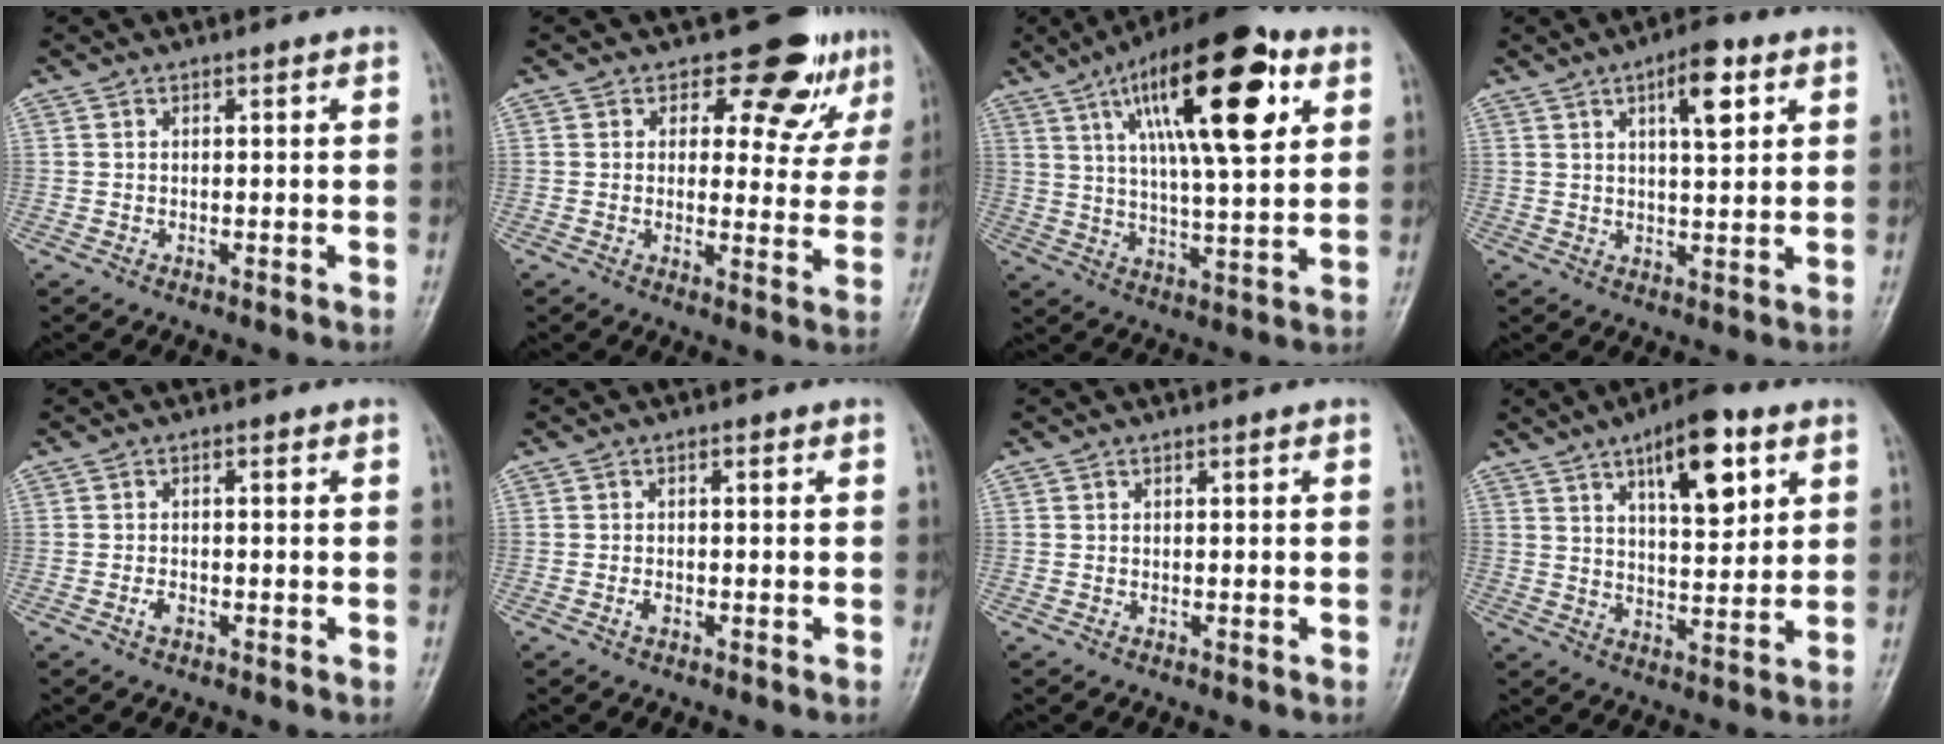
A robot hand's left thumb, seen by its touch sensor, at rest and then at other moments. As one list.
[{"total": 9.3, "force": [6.6, 5.3, 3.8], "torque": [-0.004, -0.042, 0.072]}, {"total": 22.0, "force": [8.9, 7.1, 18.8], "torque": [-0.278, -0.014, 0.139]}, {"total": 7.4, "force": [3.3, 2.5, 6.2], "torque": [-0.083, -0.008, 0.047]}, {"total": 1.6, "force": [-0.7, 0.9, 1.1], "torque": [-0.018, 0.004, -0.015]}, {"total": 1.3, "force": [-0.5, 0.8, 0.9], "torque": [-0.014, 0.002, -0.011]}, {"total": 0.0}, {"total": 13.1, "force": [6.3, 5.1, 10.3], "torque": [-0.131, -0.026, 0.095]}]